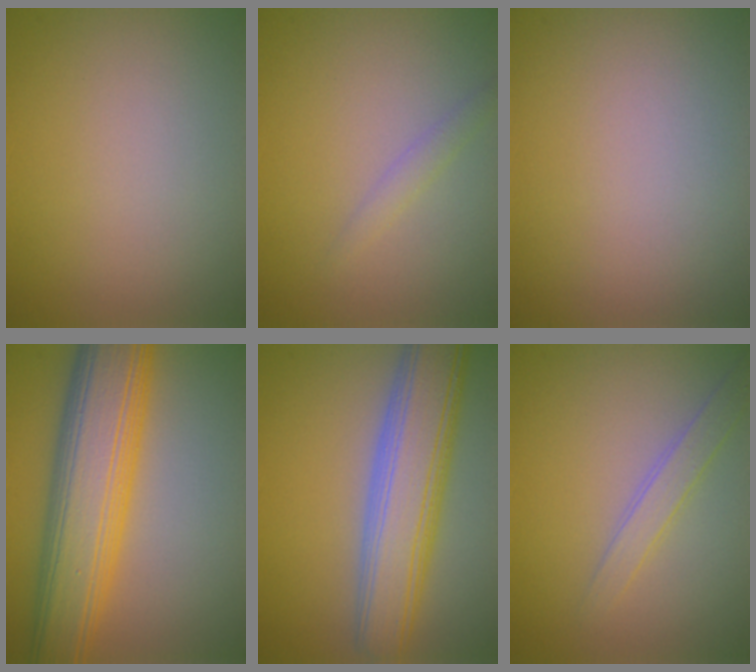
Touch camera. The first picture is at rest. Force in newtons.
{"total": 1.1, "press": 1.1, "slide": 0.1}
{"total": 0.0}
{"total": 10.7, "press": 10.7, "slide": 0.1}
{"total": 8.4, "press": 8.4, "slide": 0.9}
{"total": 2.0, "press": 2.0, "slide": 0.1}